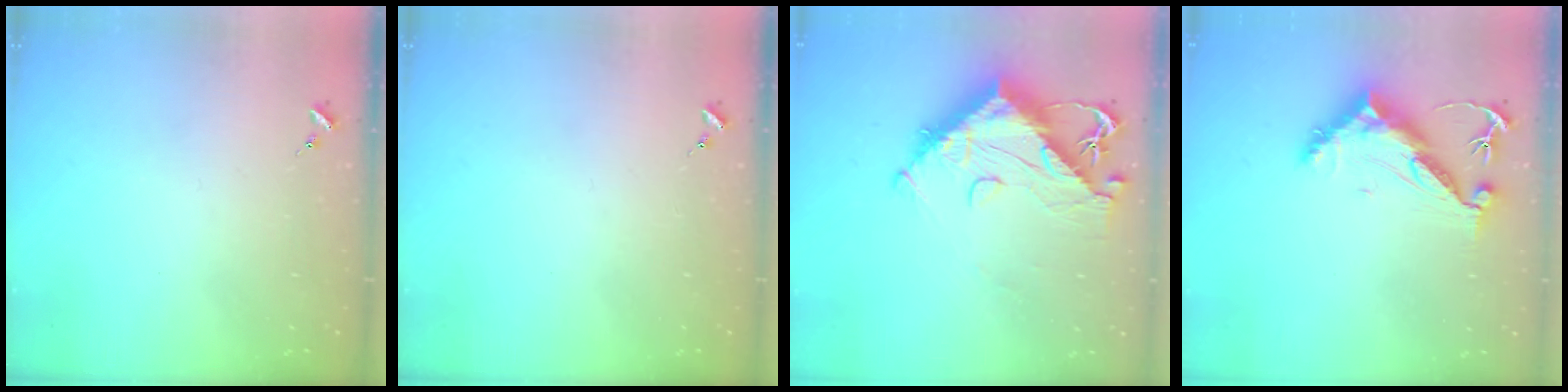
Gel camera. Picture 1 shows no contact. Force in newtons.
{"total": 0.0}
{"total": 17.1, "press": 17.0, "slide": 1.9}
{"total": 11.4, "press": 11.4, "slide": 0.8}